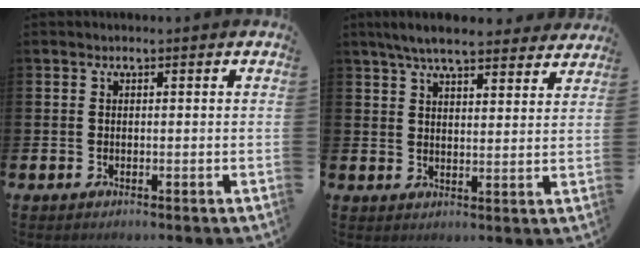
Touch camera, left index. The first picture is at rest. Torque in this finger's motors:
{"motor_torque": [1.10, -1.04, 0.41, 0.21]}